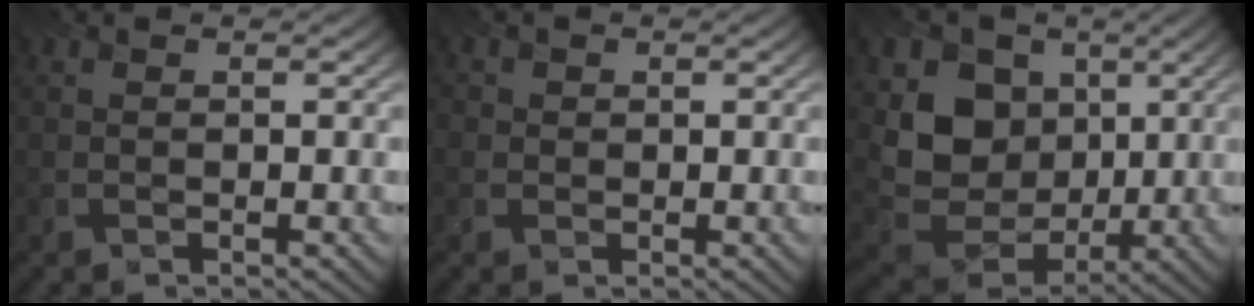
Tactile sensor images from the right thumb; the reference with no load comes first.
{"total": 1.5, "force": [0.3, 1.5, 0.3], "torque": [-0.009, 0.001, -0.001]}
{"total": 11.4, "force": [2.4, 9.3, 6.1], "torque": [-0.145, -0.010, 0.038]}